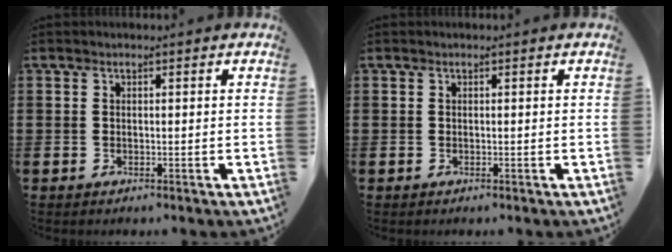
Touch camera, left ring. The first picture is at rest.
{"total": 0.0}